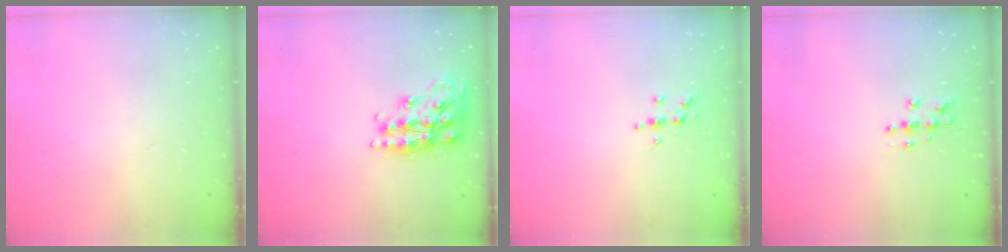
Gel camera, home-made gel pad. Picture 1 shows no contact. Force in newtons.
{"total": 18.2, "press": 18.1, "slide": 1.1}
{"total": 4.0, "press": 3.9, "slide": 0.6}
{"total": 4.3, "press": 4.3, "slide": 0.4}